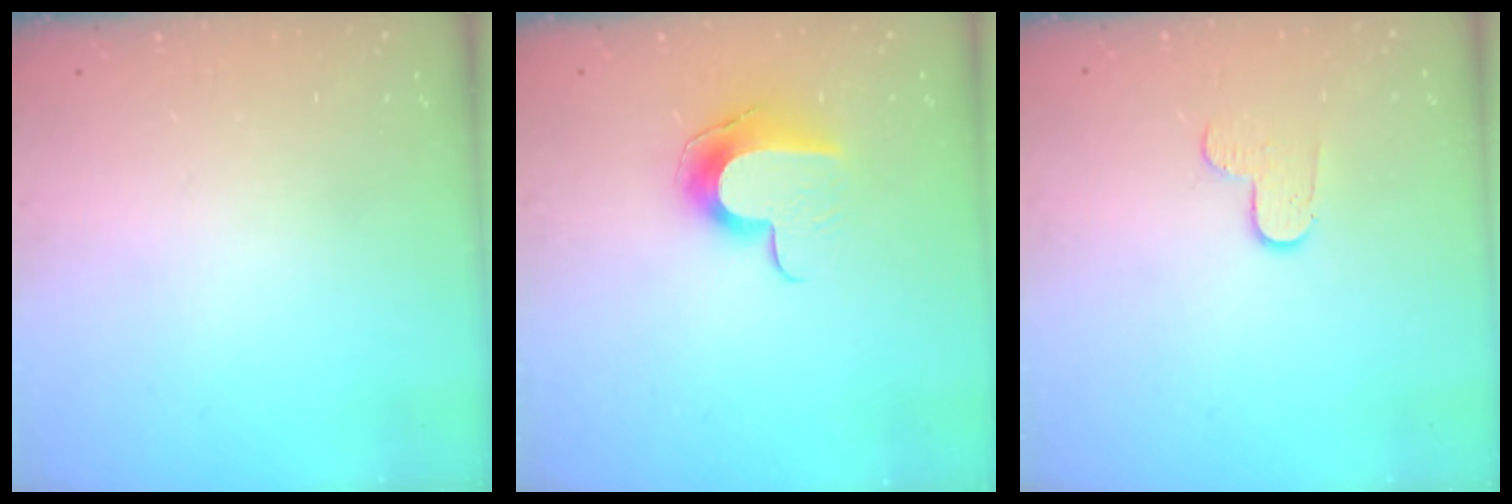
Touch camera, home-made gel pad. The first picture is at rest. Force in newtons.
{"total": 9.9, "press": 9.9, "slide": 0.3}
{"total": 5.5, "press": 5.5, "slide": 0.5}